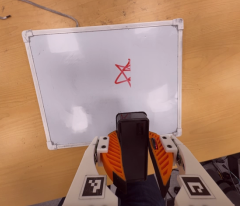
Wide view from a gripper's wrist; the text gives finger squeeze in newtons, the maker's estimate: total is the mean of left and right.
{"total": 11.3, "left": 11.2, "right": 11.3}